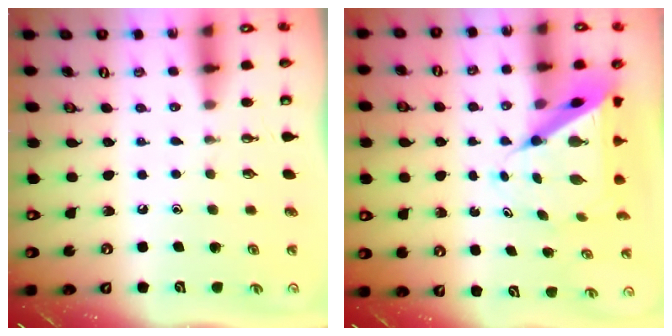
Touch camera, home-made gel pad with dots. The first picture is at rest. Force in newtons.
{"total": 8.7, "press": 8.7, "slide": 0.8}